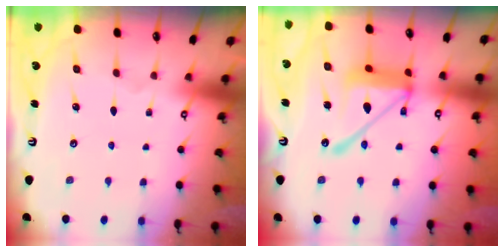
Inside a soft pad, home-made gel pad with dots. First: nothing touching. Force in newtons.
{"total": 19.8, "press": 19.7, "slide": 2.0}